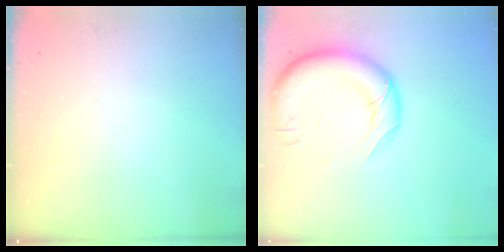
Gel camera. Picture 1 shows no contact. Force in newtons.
{"total": 16.4, "press": 15.9, "slide": 4.0}